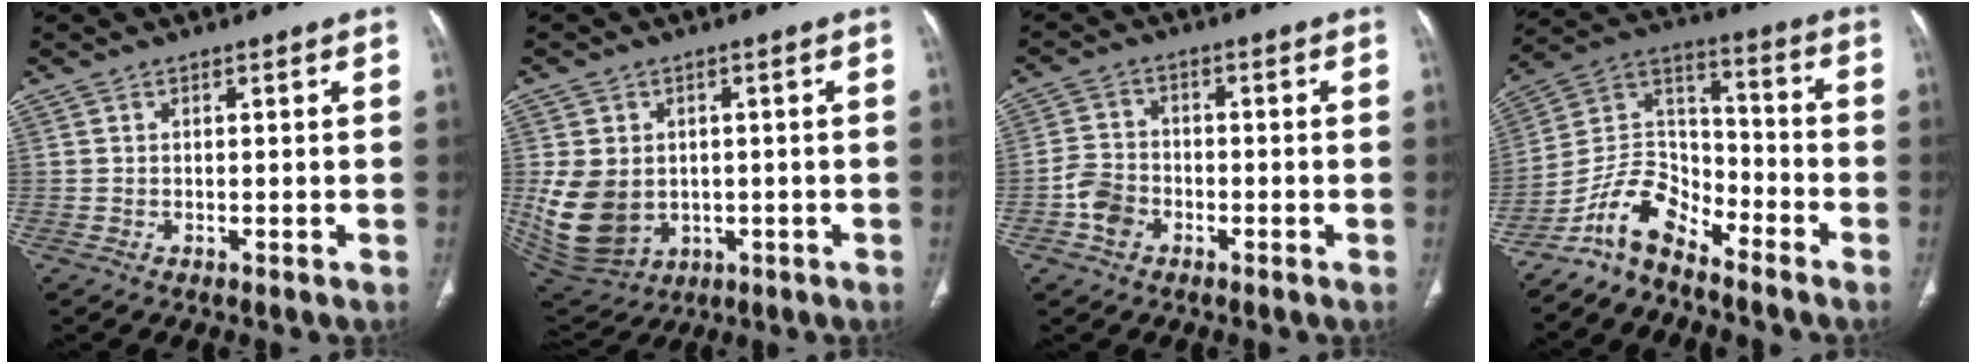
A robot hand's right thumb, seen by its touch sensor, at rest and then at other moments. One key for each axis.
{"total": 14.0, "fx": -1.0, "fy": 11.4, "fz": 8.2, "tx": -0.156, "ty": -0.003, "tz": 0.016}
{"total": 5.4, "fx": -2.3, "fy": 4.1, "fz": 2.6, "tx": -0.037, "ty": 0.019, "tz": -0.046}
{"total": 10.8, "fx": -8.6, "fy": 5.0, "fz": 4.2, "tx": -0.068, "ty": 0.090, "tz": -0.174}